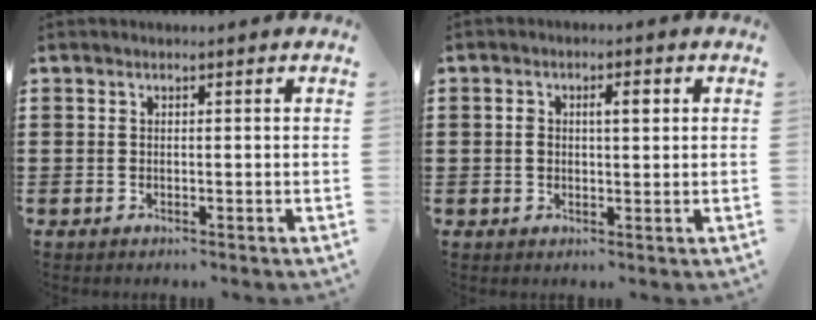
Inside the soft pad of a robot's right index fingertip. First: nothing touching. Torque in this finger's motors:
{"motor_torque": [0.05, -0.01, 0.07, 0.02]}